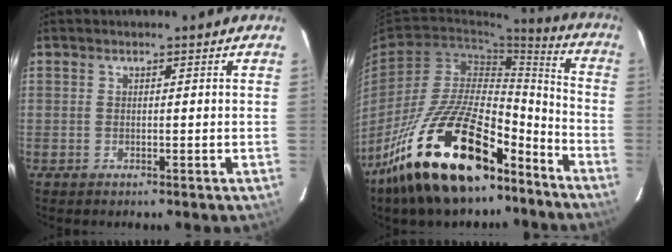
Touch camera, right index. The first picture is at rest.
{"total": 26.1, "force": [-17.9, 10.5, 15.8], "torque": [-0.284, 0.006, -0.287]}